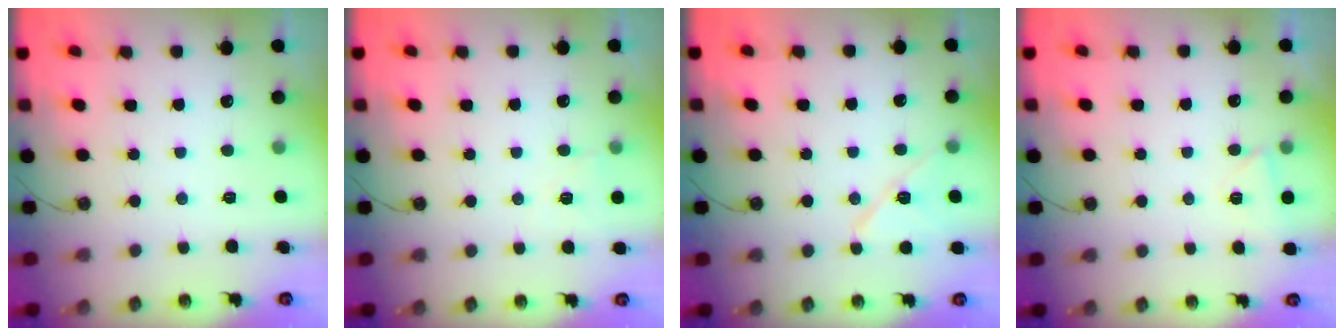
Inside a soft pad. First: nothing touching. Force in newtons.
{"total": 8.7, "press": 2.9, "slide": 8.2}
{"total": 10.3, "press": 10.1, "slide": 1.6}
{"total": 3.1, "press": 2.9, "slide": 1.1}